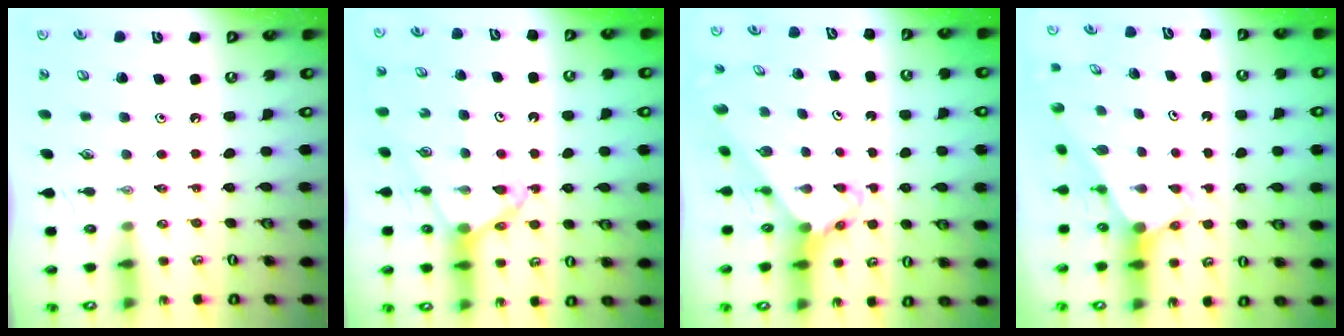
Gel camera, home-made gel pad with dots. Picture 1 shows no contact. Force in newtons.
{"total": 9.1, "press": 9.0, "slide": 0.9}
{"total": 2.5, "press": 2.5, "slide": 0.2}
{"total": 2.7, "press": 2.7, "slide": 0.0}